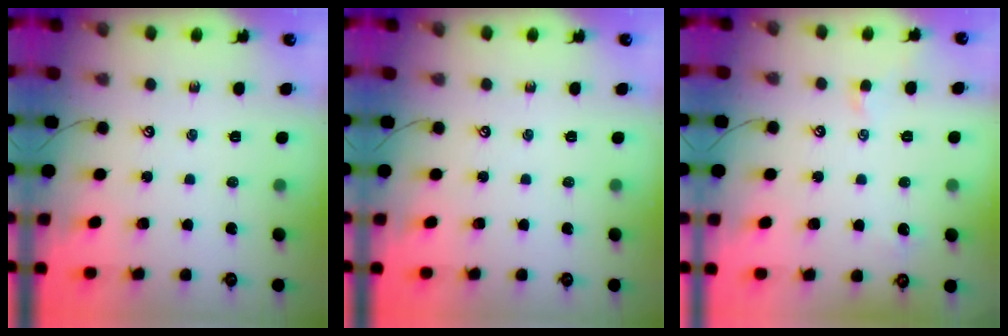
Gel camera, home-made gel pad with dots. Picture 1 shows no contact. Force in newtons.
{"total": 0.0}
{"total": 0.6, "press": 0.4, "slide": 0.5}